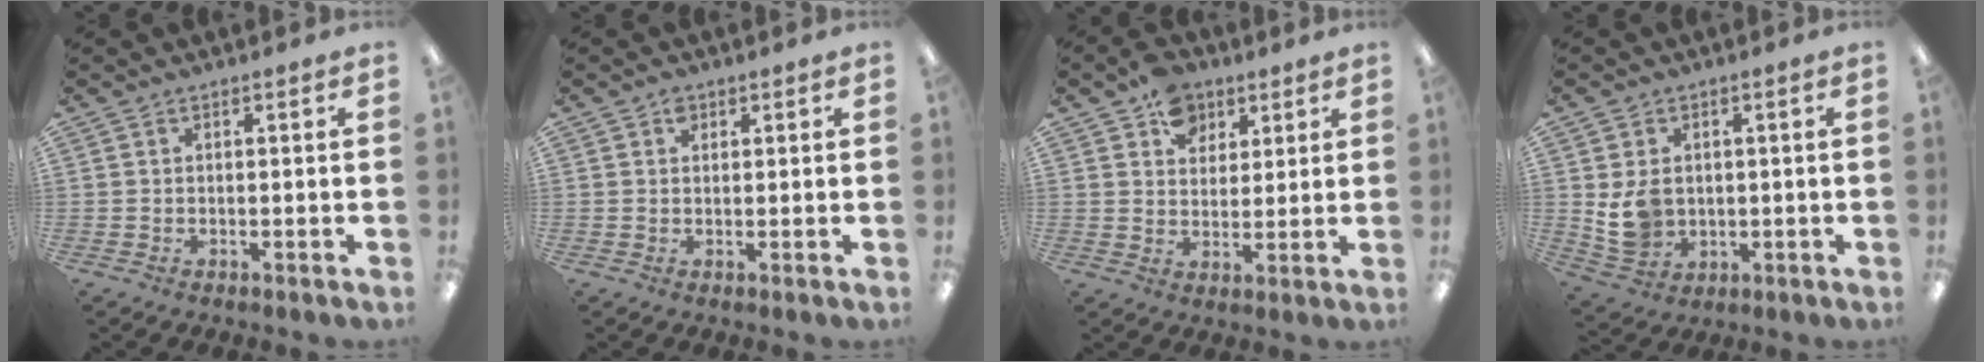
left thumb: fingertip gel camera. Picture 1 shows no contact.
{"total": 1.7, "force": [1.0, 1.2, 0.7], "torque": [0.001, -0.006, 0.016]}
{"total": 9.4, "force": [5.5, 6.7, 3.7], "torque": [-0.047, -0.020, 0.099]}
{"total": 7.1, "force": [0.8, 6.0, 3.7], "torque": [-0.080, 0.005, 0.018]}